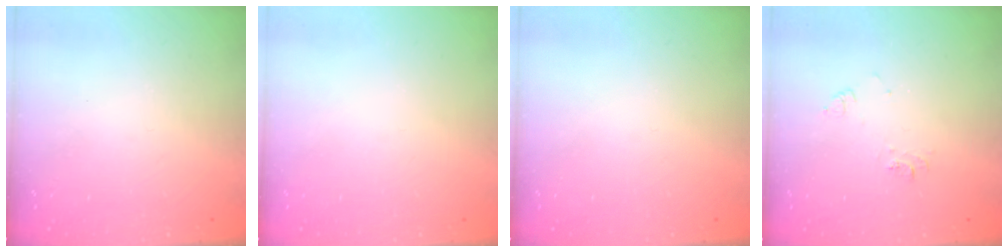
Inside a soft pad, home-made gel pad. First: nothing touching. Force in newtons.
{"total": 0.0}
{"total": 0.0}
{"total": 6.2, "press": 6.2, "slide": 0.5}